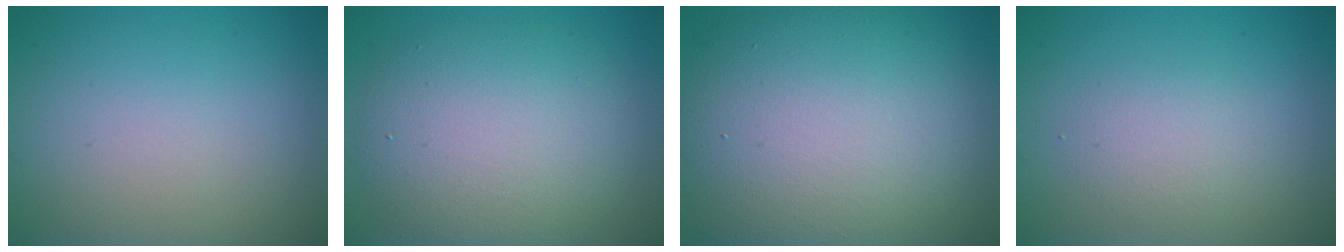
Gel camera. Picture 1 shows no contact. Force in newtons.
{"total": 8.0, "press": 8.0, "slide": 0.3}
{"total": 13.8, "press": 13.8, "slide": 0.7}
{"total": 2.0, "press": 2.0, "slide": 0.1}